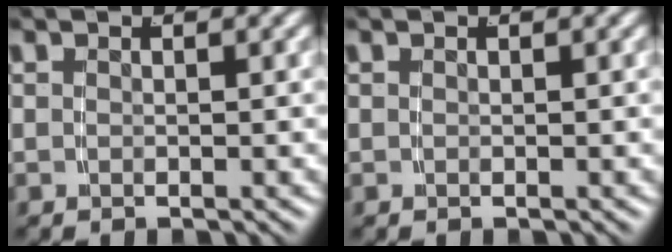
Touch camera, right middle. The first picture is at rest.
{"total": 0.0}